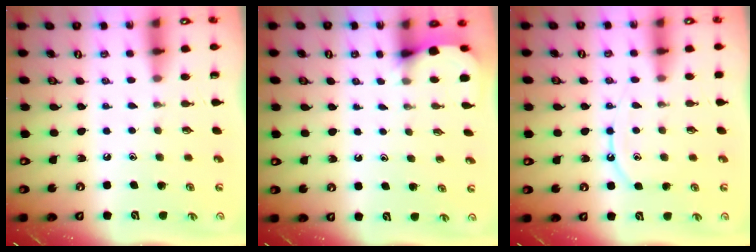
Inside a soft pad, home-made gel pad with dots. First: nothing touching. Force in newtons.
{"total": 3.0, "press": 3.0, "slide": 0.4}
{"total": 8.2, "press": 8.1, "slide": 0.9}